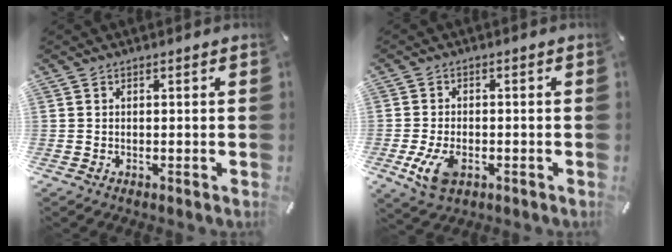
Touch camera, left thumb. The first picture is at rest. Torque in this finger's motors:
{"motor_torque": [-0.16, 1.04, 0.78, 0.40, 0.20]}